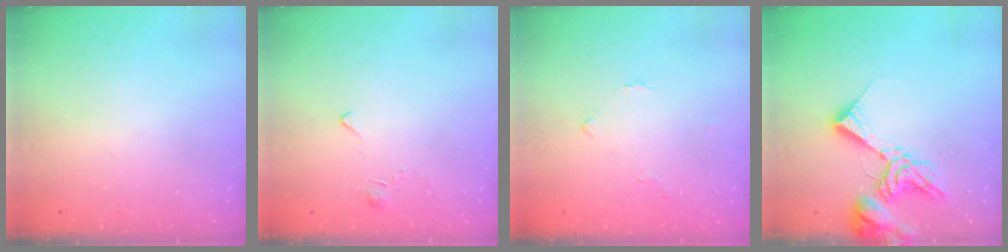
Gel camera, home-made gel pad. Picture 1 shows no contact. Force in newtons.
{"total": 2.7, "press": 2.6, "slide": 0.5}
{"total": 2.3, "press": 2.2, "slide": 0.6}
{"total": 12.4, "press": 12.3, "slide": 1.5}